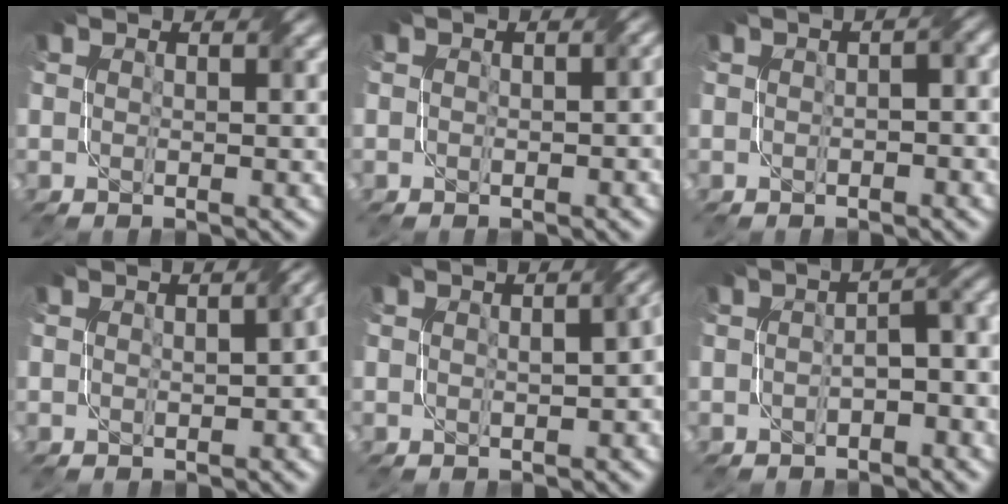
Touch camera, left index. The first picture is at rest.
{"total": 2.2, "force": [0.1, 1.4, 1.6], "torque": [-0.016, -0.002, 0.000]}
{"total": 2.4, "force": [-0.1, 1.0, 2.1], "torque": [-0.025, 0.003, 0.001]}
{"total": 3.3, "force": [0.0, 1.6, 2.9], "torque": [-0.028, 0.002, 0.010]}
{"total": 4.0, "force": [0.0, 1.7, 3.6], "torque": [-0.032, 0.004, 0.011]}
{"total": 4.6, "force": [-1.2, 1.8, 4.1], "torque": [-0.048, 0.011, -0.019]}